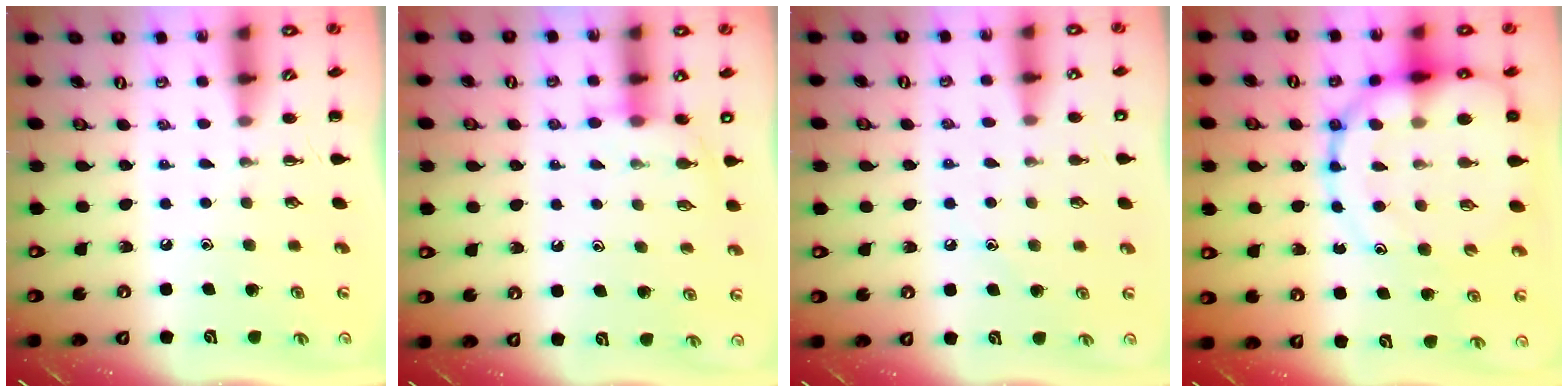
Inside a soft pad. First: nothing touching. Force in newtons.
{"total": 5.4, "press": 5.3, "slide": 1.3}
{"total": 8.3, "press": 8.0, "slide": 2.4}
{"total": 20.8, "press": 20.4, "slide": 4.1}